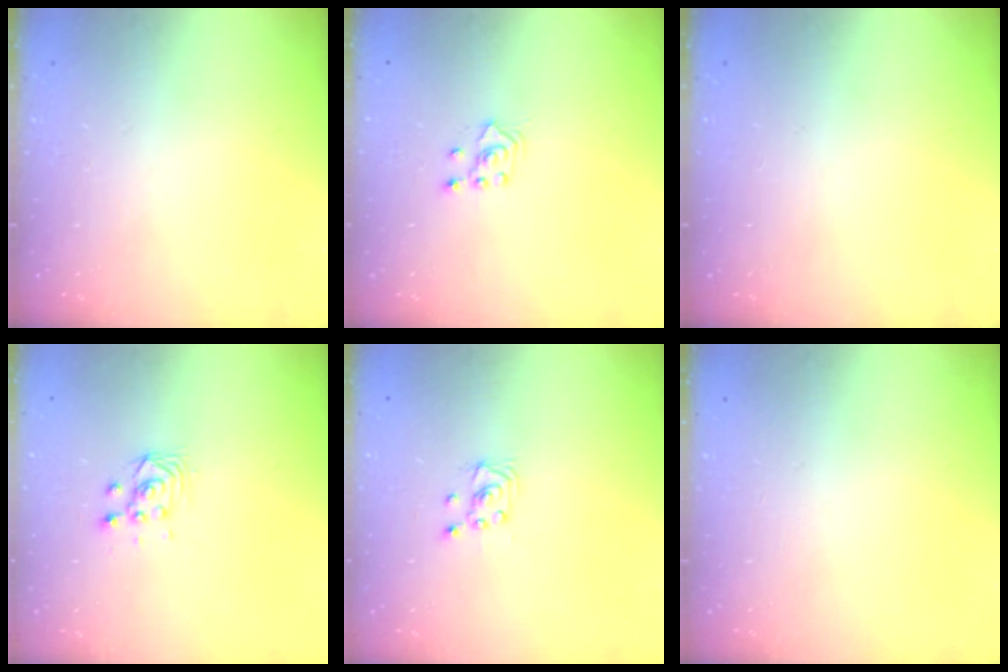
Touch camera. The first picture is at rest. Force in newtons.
{"total": 3.5, "press": 3.4, "slide": 0.8}
{"total": 0.0}
{"total": 3.0, "press": 3.0, "slide": 0.1}
{"total": 2.0, "press": 2.0, "slide": 0.2}
{"total": 0.0}